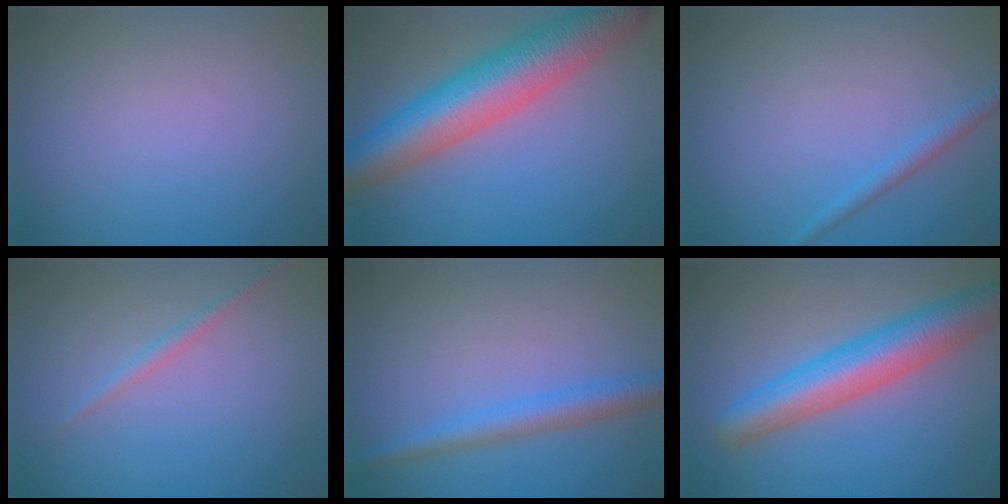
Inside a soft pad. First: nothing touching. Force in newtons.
{"total": 10.3, "press": 10.3, "slide": 0.4}
{"total": 1.5, "press": 1.5, "slide": 0.1}
{"total": 1.2, "press": 1.2, "slide": 0.0}
{"total": 3.0, "press": 3.0, "slide": 0.1}
{"total": 7.1, "press": 7.1, "slide": 0.1}